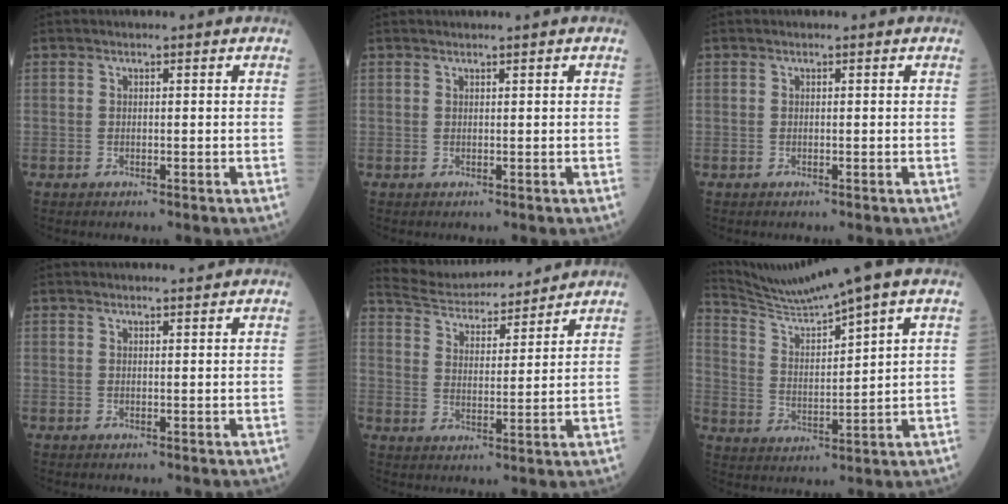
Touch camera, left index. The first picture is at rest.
{"total": 1.3, "force": [1.2, -0.1, 0.6], "torque": [-0.006, 0.012, 0.021]}
{"total": 0.0}
{"total": 1.7, "force": [1.7, 0.0, 0.4], "torque": [-0.007, 0.004, 0.026]}
{"total": 12.8, "force": [12.3, 2.0, 2.7], "torque": [-0.049, 0.014, 0.199]}
{"total": 9.5, "force": [8.3, -2.0, 4.2], "torque": [-0.091, 0.004, 0.164]}